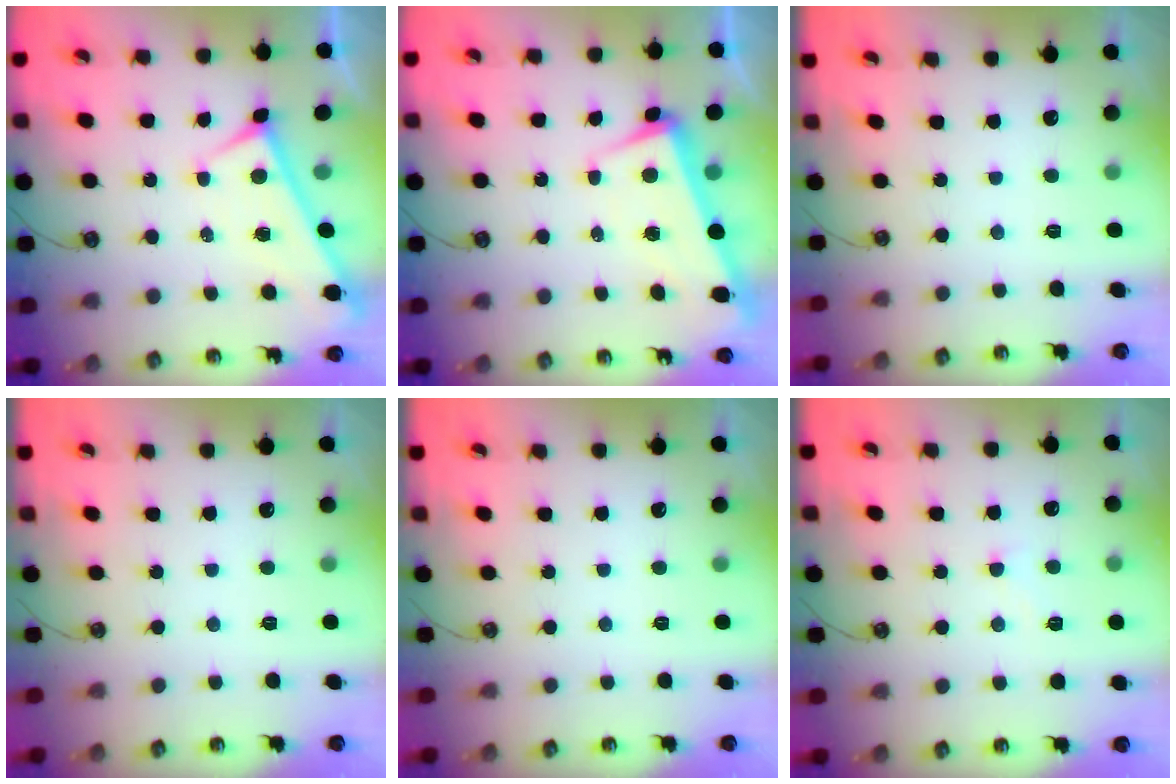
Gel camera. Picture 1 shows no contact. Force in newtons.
{"total": 2.3, "press": 1.3, "slide": 1.9}
{"total": 0.0}
{"total": 0.0}
{"total": 0.0}
{"total": 1.4, "press": 1.3, "slide": 0.4}